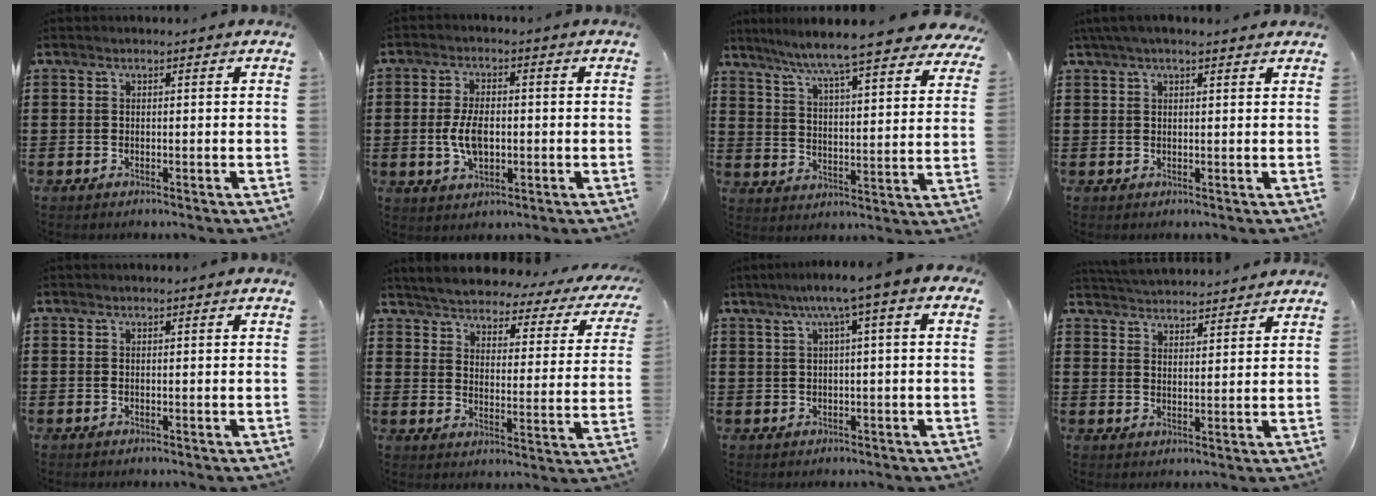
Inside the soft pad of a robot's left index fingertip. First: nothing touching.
{"total": 5.9, "force": [-0.6, 3.1, 5.1], "torque": [-0.112, -0.001, -0.014]}
{"total": 7.4, "force": [6.6, -0.5, 3.2], "torque": [-0.091, -0.044, 0.108]}
{"total": 2.6, "force": [1.9, 0.7, 1.7], "torque": [-0.036, 0.005, 0.035]}
{"total": 0.0}
{"total": 3.5, "force": [3.5, 0.2, 0.5], "torque": [-0.036, -0.030, 0.052]}
{"total": 4.5, "force": [0.9, -0.1, 4.4], "torque": [-0.084, 0.000, 0.009]}
{"total": 3.8, "force": [3.8, 0.0, -0.1], "torque": [-0.010, -0.019, 0.068]}